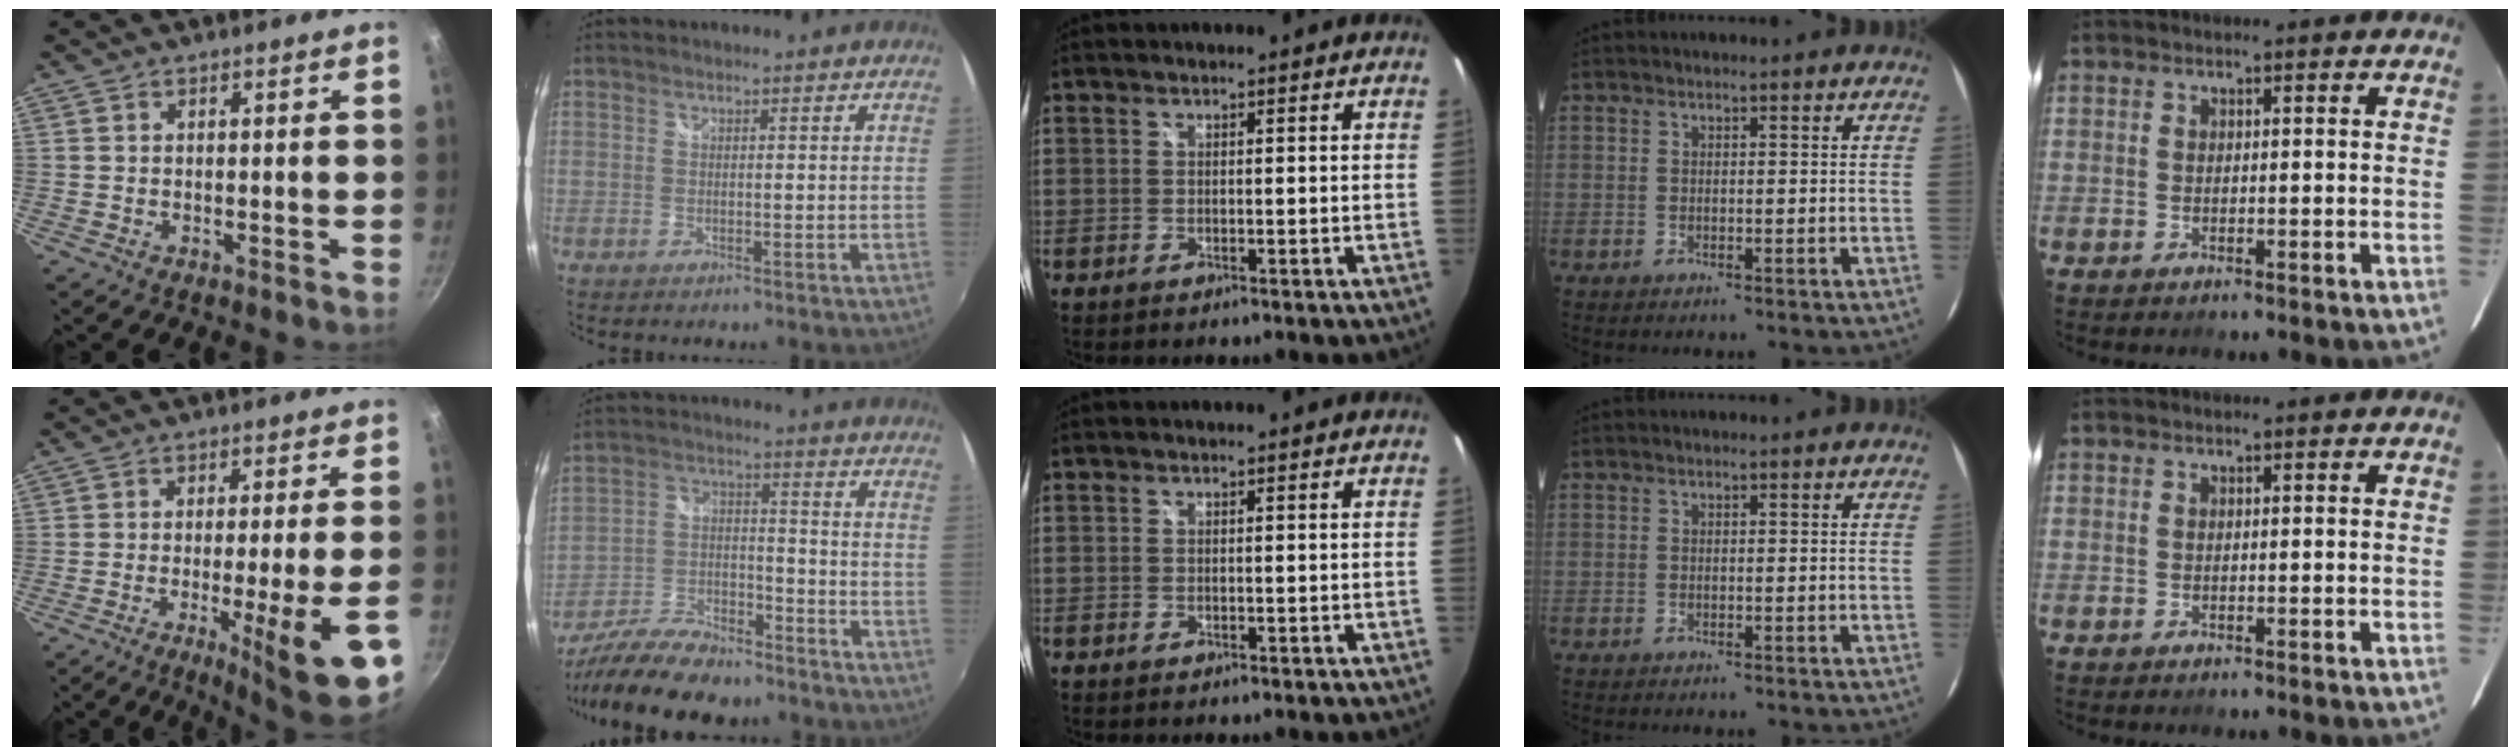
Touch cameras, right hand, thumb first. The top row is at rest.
{"thumb": {"total": 16.2, "force": [-5.9, 1.9, 14.9], "torque": [-0.194, 0.011, -0.077]}, "index": {"total": 18.4, "force": [-14.7, 6.2, 9.2], "torque": [-0.185, -0.015, -0.246]}}